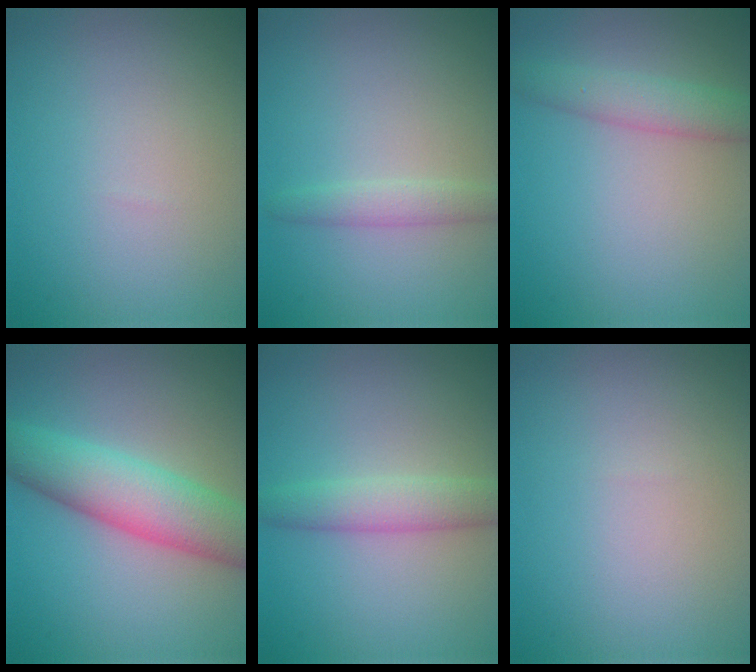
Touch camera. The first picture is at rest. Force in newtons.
{"total": 1.6, "press": 1.6, "slide": 0.0}
{"total": 2.9, "press": 2.9, "slide": 0.1}
{"total": 6.9, "press": 6.9, "slide": 0.1}
{"total": 3.0, "press": 3.0, "slide": 0.0}
{"total": 0.0}